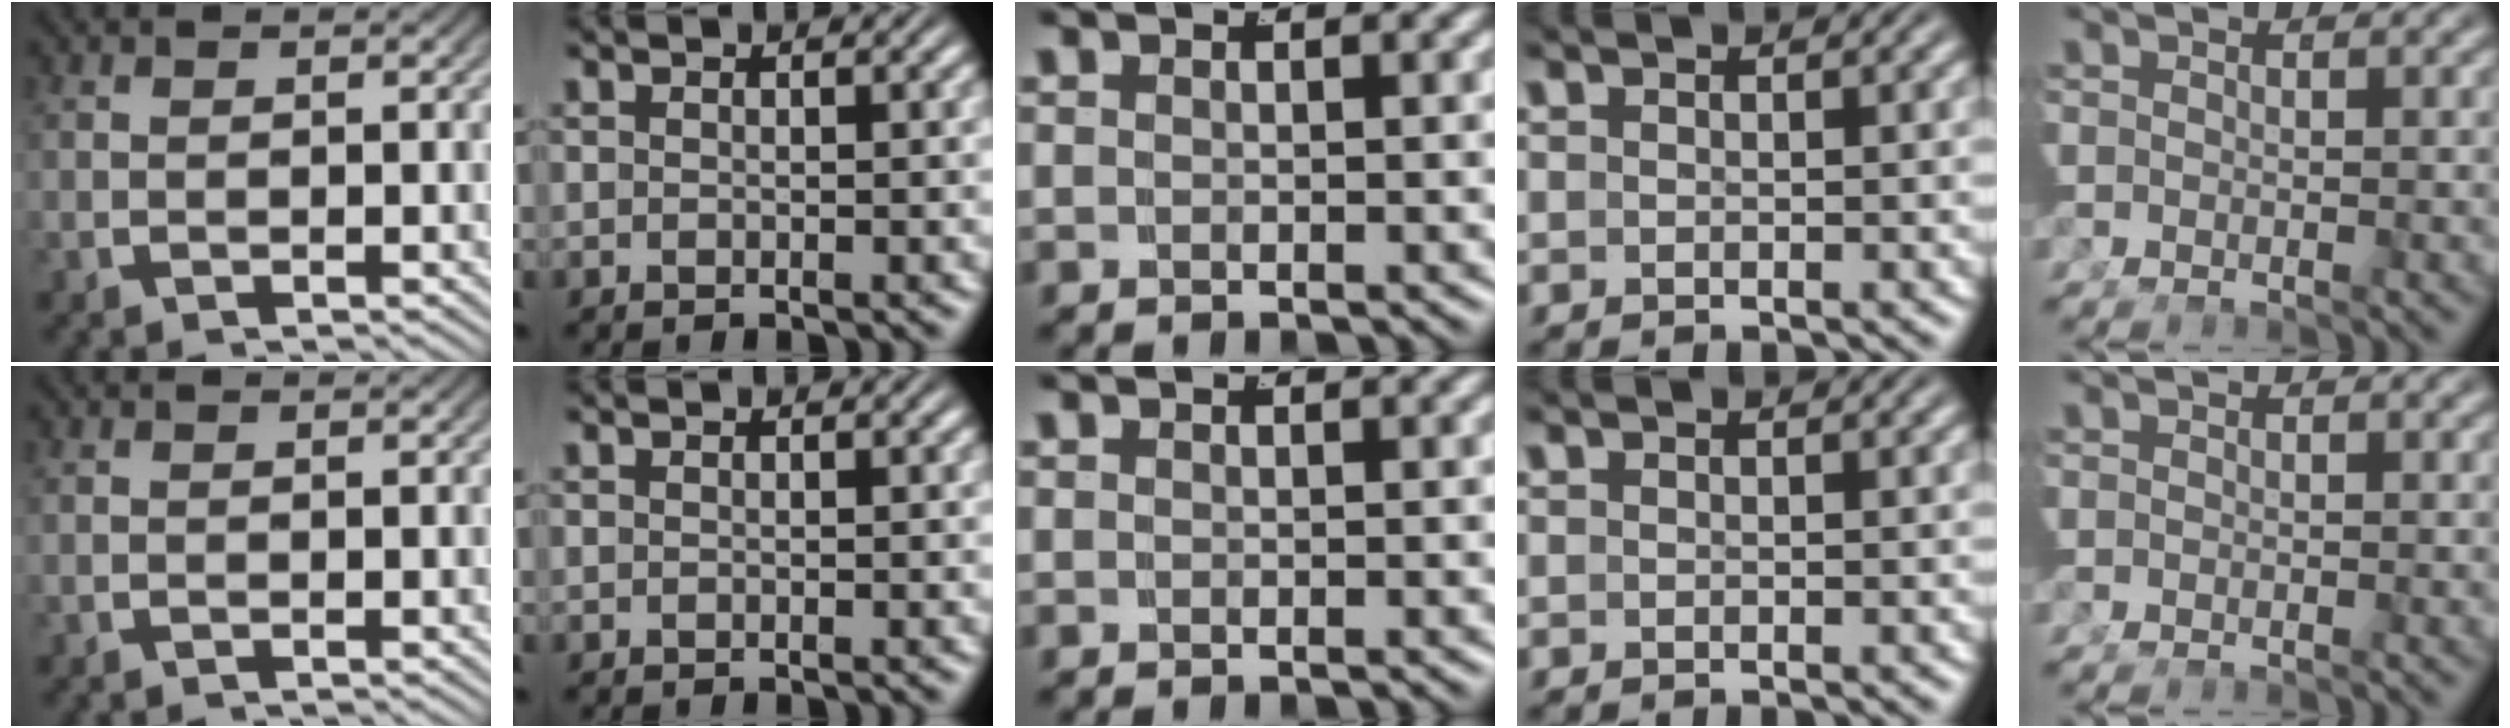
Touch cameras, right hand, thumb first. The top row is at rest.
{}